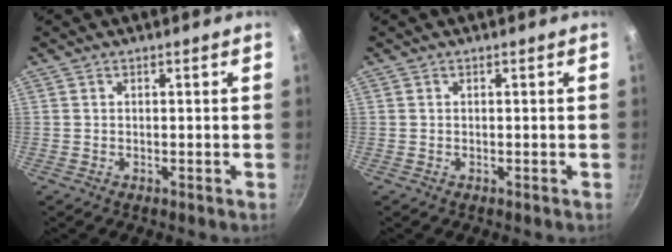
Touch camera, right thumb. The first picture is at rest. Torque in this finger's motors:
{"motor_torque": [-0.12, 0.01, 0.11, 0.11, 0.02]}